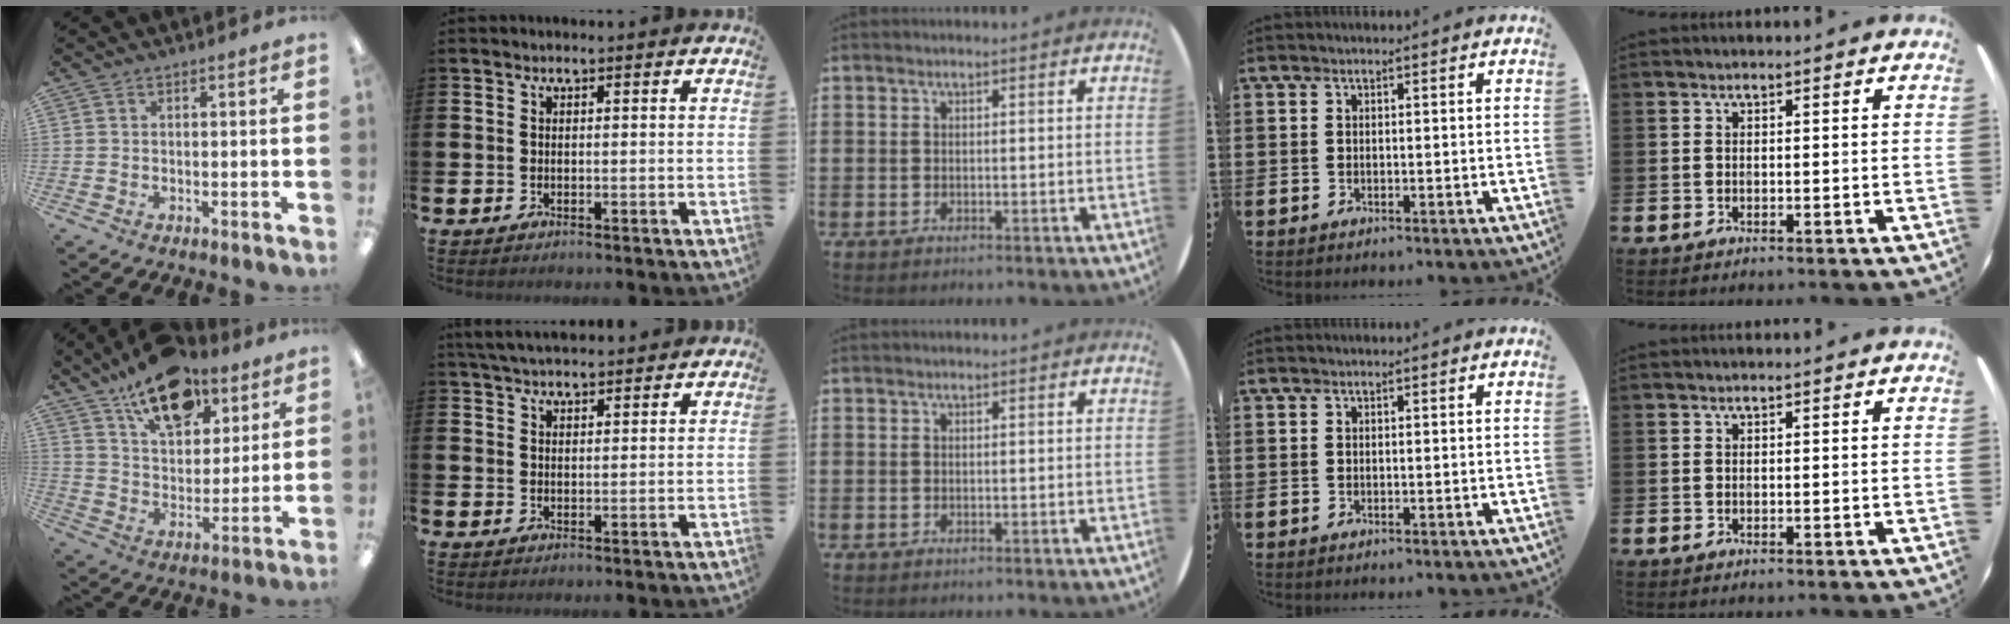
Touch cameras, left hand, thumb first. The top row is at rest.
{"thumb": {"total": 17.1, "force": [11.3, 9.0, 9.1], "torque": [-0.134, -0.057, 0.199]}, "index": {"total": 4.2, "force": [4.0, 0.7, 0.9], "torque": [-0.023, -0.011, 0.075]}}